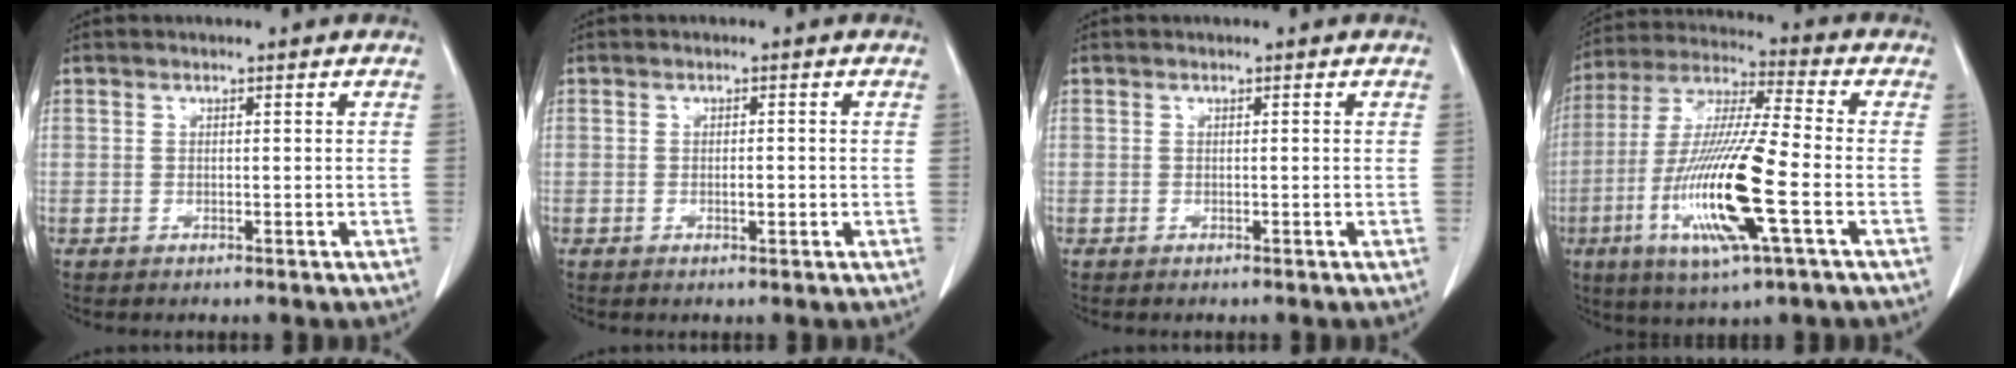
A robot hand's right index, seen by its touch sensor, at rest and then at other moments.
{"total": 1.2, "force": [-0.3, 0.4, 1.1], "torque": [-0.020, 0.000, -0.006]}
{"total": 0.0}
{"total": 17.5, "force": [-5.2, 1.0, 16.7], "torque": [-0.344, -0.020, -0.098]}